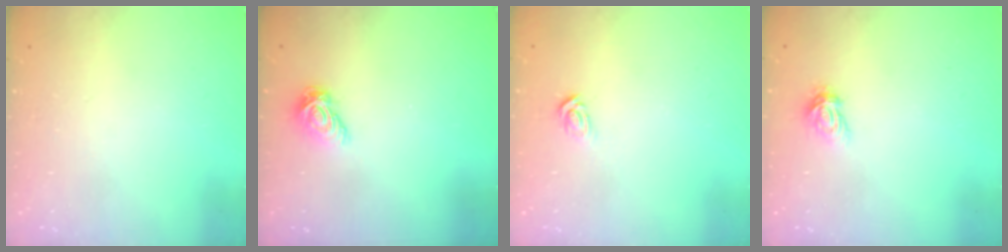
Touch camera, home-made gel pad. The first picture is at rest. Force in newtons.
{"total": 6.4, "press": 6.4, "slide": 0.2}
{"total": 3.0, "press": 3.0, "slide": 0.1}
{"total": 3.5, "press": 3.4, "slide": 0.3}